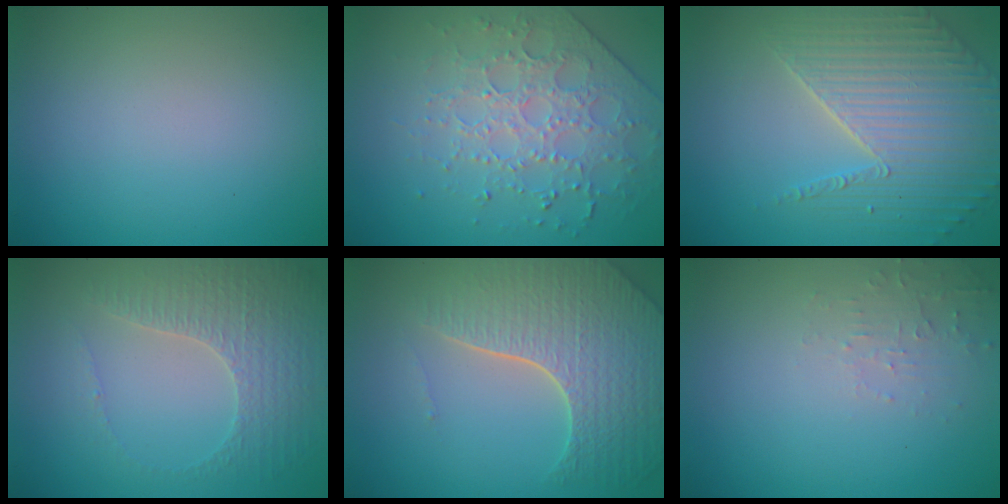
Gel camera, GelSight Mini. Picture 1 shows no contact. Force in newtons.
{"total": 3.8, "press": 3.7, "slide": 0.7}
{"total": 4.5, "press": 4.3, "slide": 1.3}
{"total": 3.3, "press": 3.2, "slide": 0.9}
{"total": 7.7, "press": 5.6, "slide": 5.3}
{"total": 1.5, "press": 1.5, "slide": 0.3}